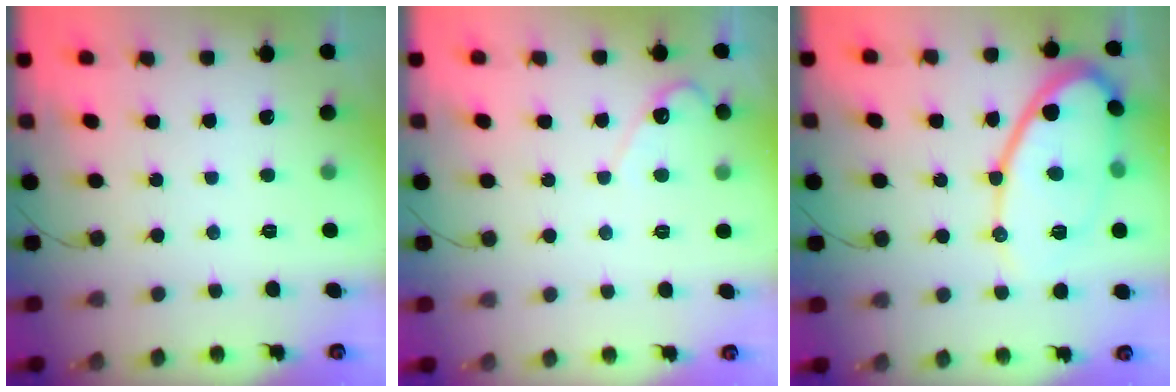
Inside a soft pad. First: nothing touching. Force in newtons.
{"total": 3.5, "press": 3.5, "slide": 0.3}
{"total": 14.8, "press": 14.8, "slide": 0.8}